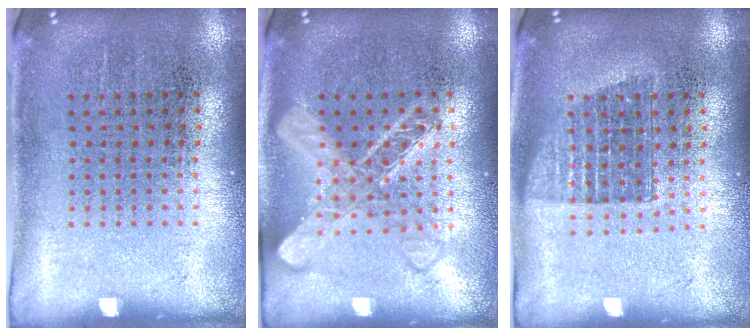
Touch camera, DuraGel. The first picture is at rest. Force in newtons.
{"total": 2.0, "press": 2.0, "slide": 0.2}
{"total": 1.4, "press": 1.1, "slide": 0.8}